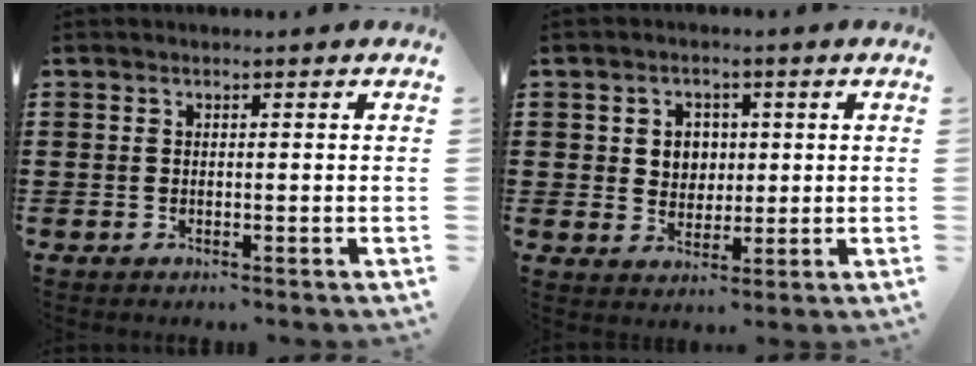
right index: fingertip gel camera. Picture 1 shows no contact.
{"total": 3.8, "force": [0.9, 3.4, 1.3], "torque": [-0.040, 0.012, 0.012]}